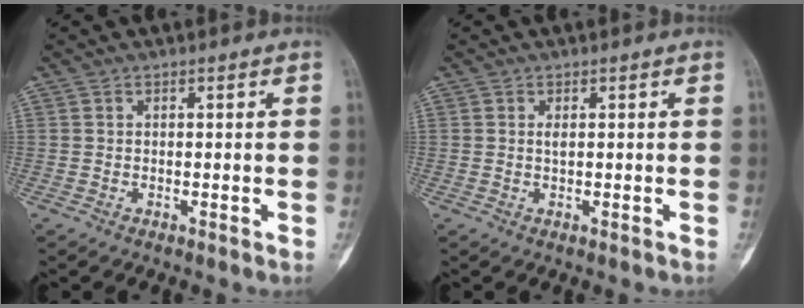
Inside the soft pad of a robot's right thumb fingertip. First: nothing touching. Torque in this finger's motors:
{"motor_torque": [-0.24, 0.90, 0.32, -0.21, 0.00]}